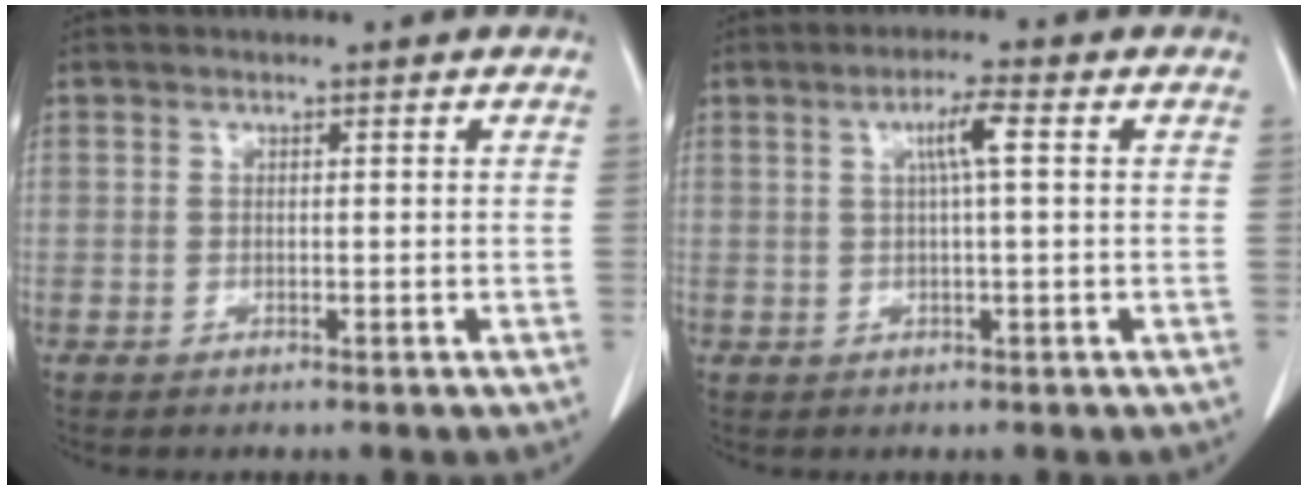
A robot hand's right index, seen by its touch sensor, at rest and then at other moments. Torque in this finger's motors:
{"motor_torque": [0.51, 0.03, 0.13, 0.08]}